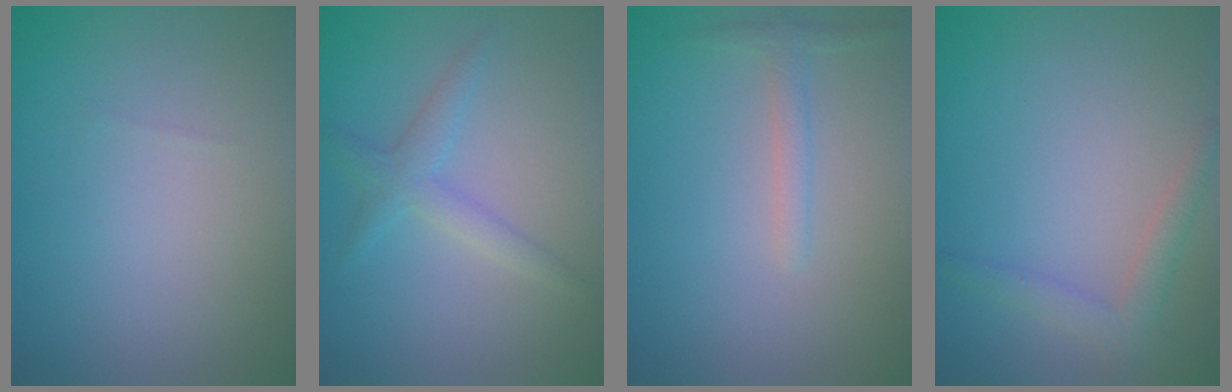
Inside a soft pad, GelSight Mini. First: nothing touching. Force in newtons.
{"total": 2.2, "press": 2.2, "slide": 0.1}
{"total": 1.5, "press": 1.5, "slide": 0.0}
{"total": 2.3, "press": 2.3, "slide": 0.1}